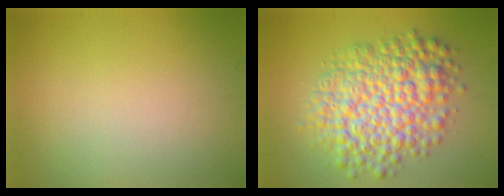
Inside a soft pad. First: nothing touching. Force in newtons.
{"total": 8.7, "press": 8.7, "slide": 0.2}